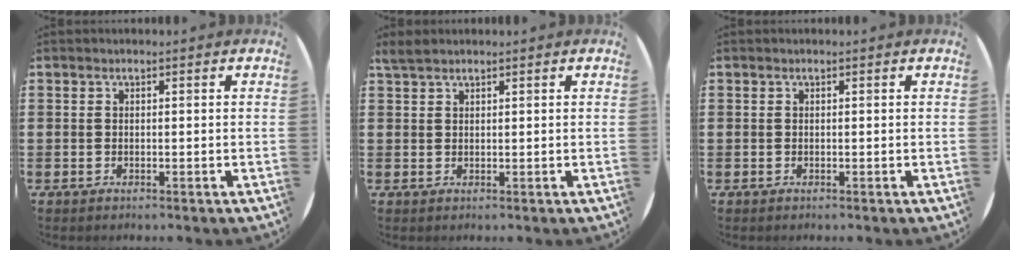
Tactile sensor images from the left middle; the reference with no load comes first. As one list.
[{"total": 1.7, "force": [1.5, 0.4, 0.5], "torque": [-0.013, 0.005, 0.030]}, {"total": 0.0}]